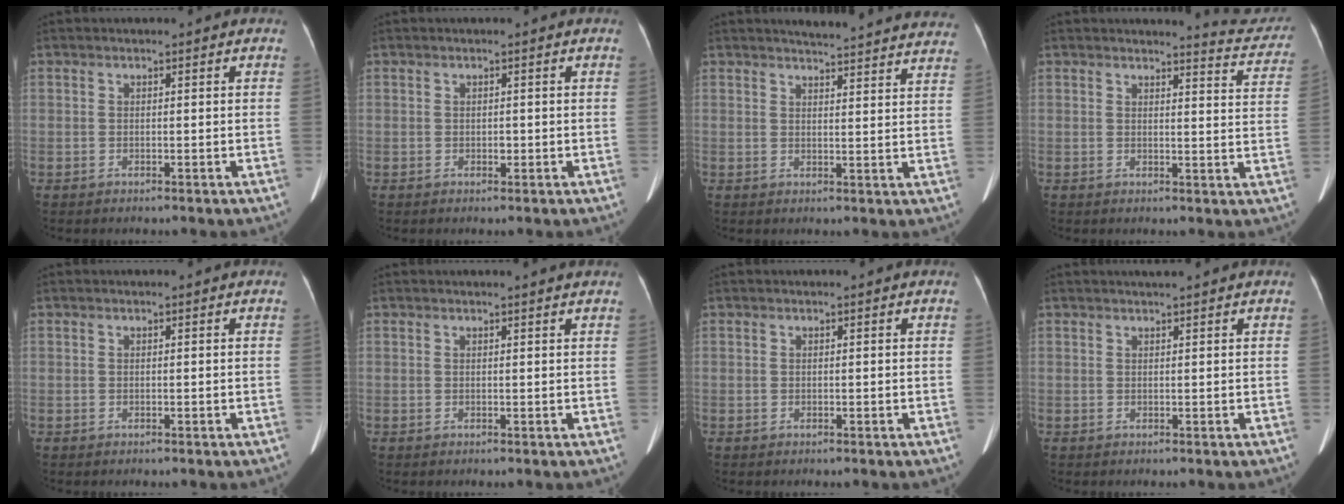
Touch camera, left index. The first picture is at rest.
{"total": 0.7, "force": [-0.2, 0.5, 0.4], "torque": [-0.009, 0.000, -0.003]}
{"total": 19.7, "force": [18.8, 1.6, 5.6], "torque": [-0.063, -0.038, 0.210]}
{"total": 6.7, "force": [6.7, 0.3, 0.0], "torque": [0.002, -0.039, 0.059]}
{"total": 0.0}
{"total": 1.8, "force": [1.7, -0.4, 0.5], "torque": [-0.019, -0.001, 0.019]}
{"total": 0.0}
{"total": 1.8, "force": [1.5, -0.2, 0.9], "torque": [-0.011, 0.014, 0.027]}